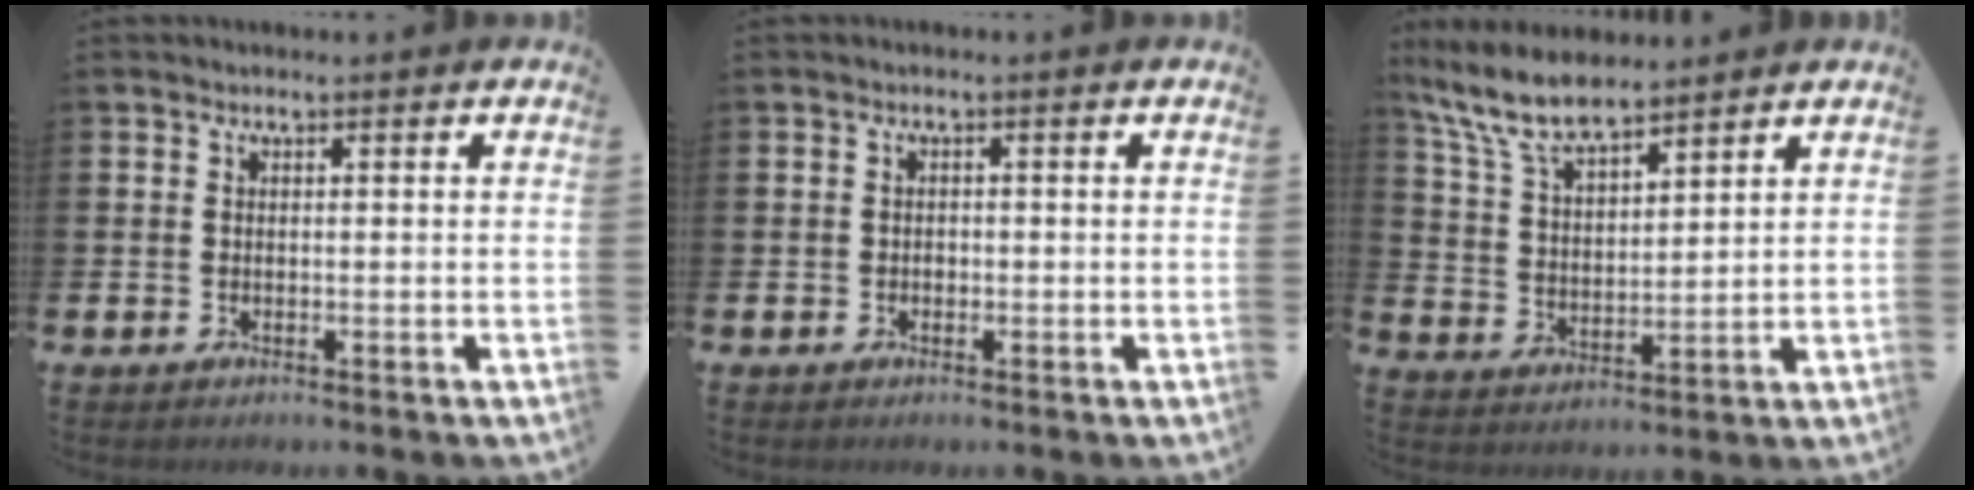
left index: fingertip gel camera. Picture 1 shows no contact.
{"total": 0.7, "force": [-0.3, 0.6, 0.2], "torque": [-0.012, 0.007, -0.005]}
{"total": 8.4, "force": [7.4, 1.7, 3.4], "torque": [-0.101, -0.025, 0.136]}